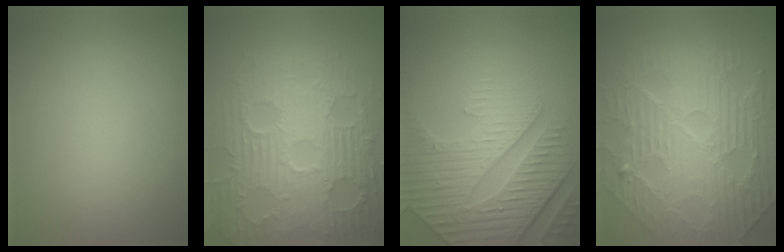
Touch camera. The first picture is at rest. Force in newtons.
{"total": 9.4, "press": 6.9, "slide": 6.4}
{"total": 7.3, "press": 5.9, "slide": 4.3}
{"total": 11.7, "press": 7.6, "slide": 8.8}